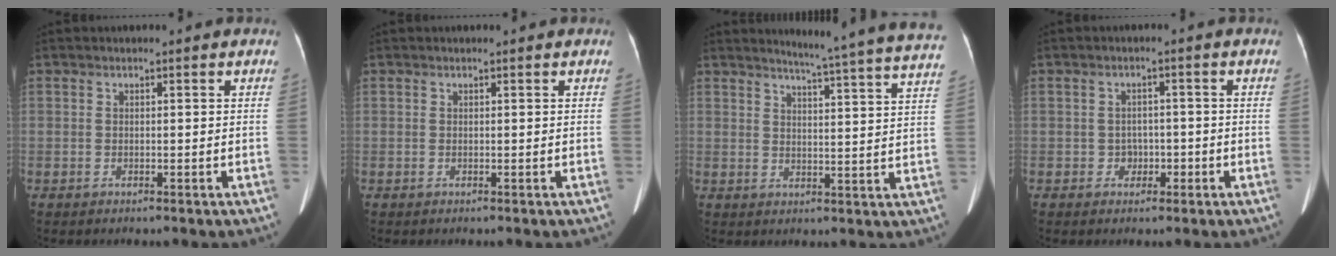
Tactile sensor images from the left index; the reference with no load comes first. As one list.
[{"total": 0.0}, {"total": 19.2, "force": [17.8, -1.7, 7.0], "torque": [-0.104, -0.079, 0.200]}, {"total": 2.4, "force": [-1.0, 2.0, 0.8], "torque": [-0.007, 0.009, -0.013]}]